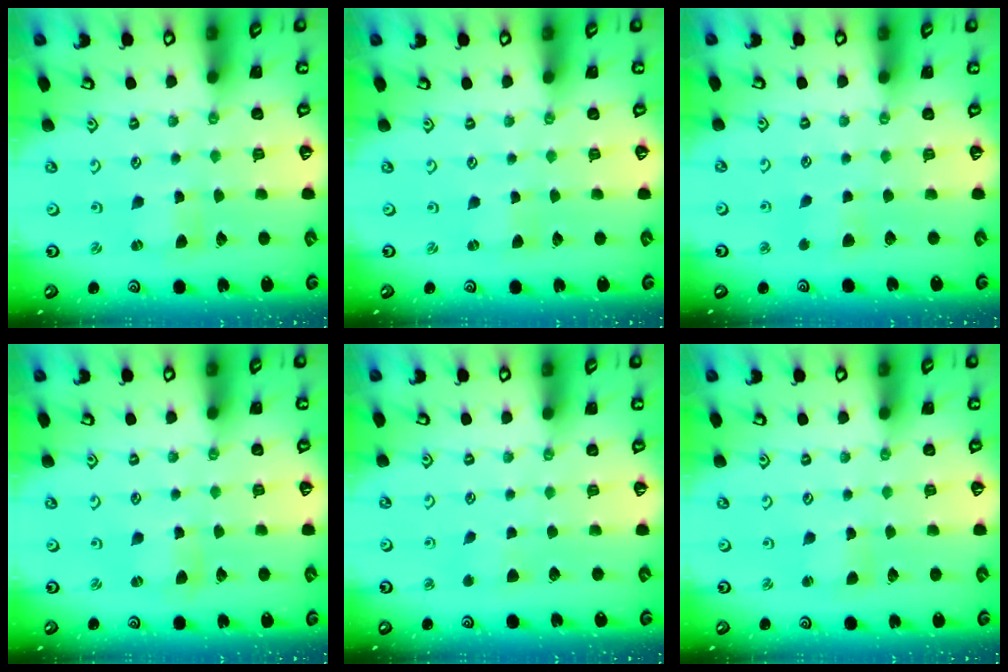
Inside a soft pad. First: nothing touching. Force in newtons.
{"total": 0.0}
{"total": 3.6, "press": 3.6, "slide": 0.7}
{"total": 1.7, "press": 1.7, "slide": 0.3}
{"total": 2.9, "press": 2.8, "slide": 0.4}
{"total": 1.4, "press": 1.3, "slide": 0.3}